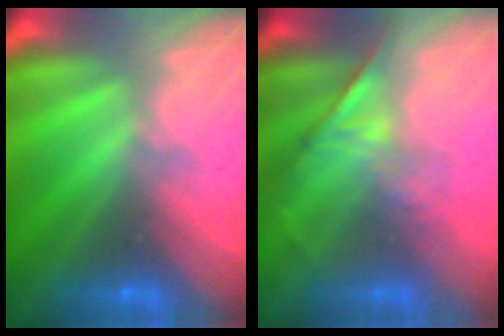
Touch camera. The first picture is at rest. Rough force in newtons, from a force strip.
{"total": 1.3}